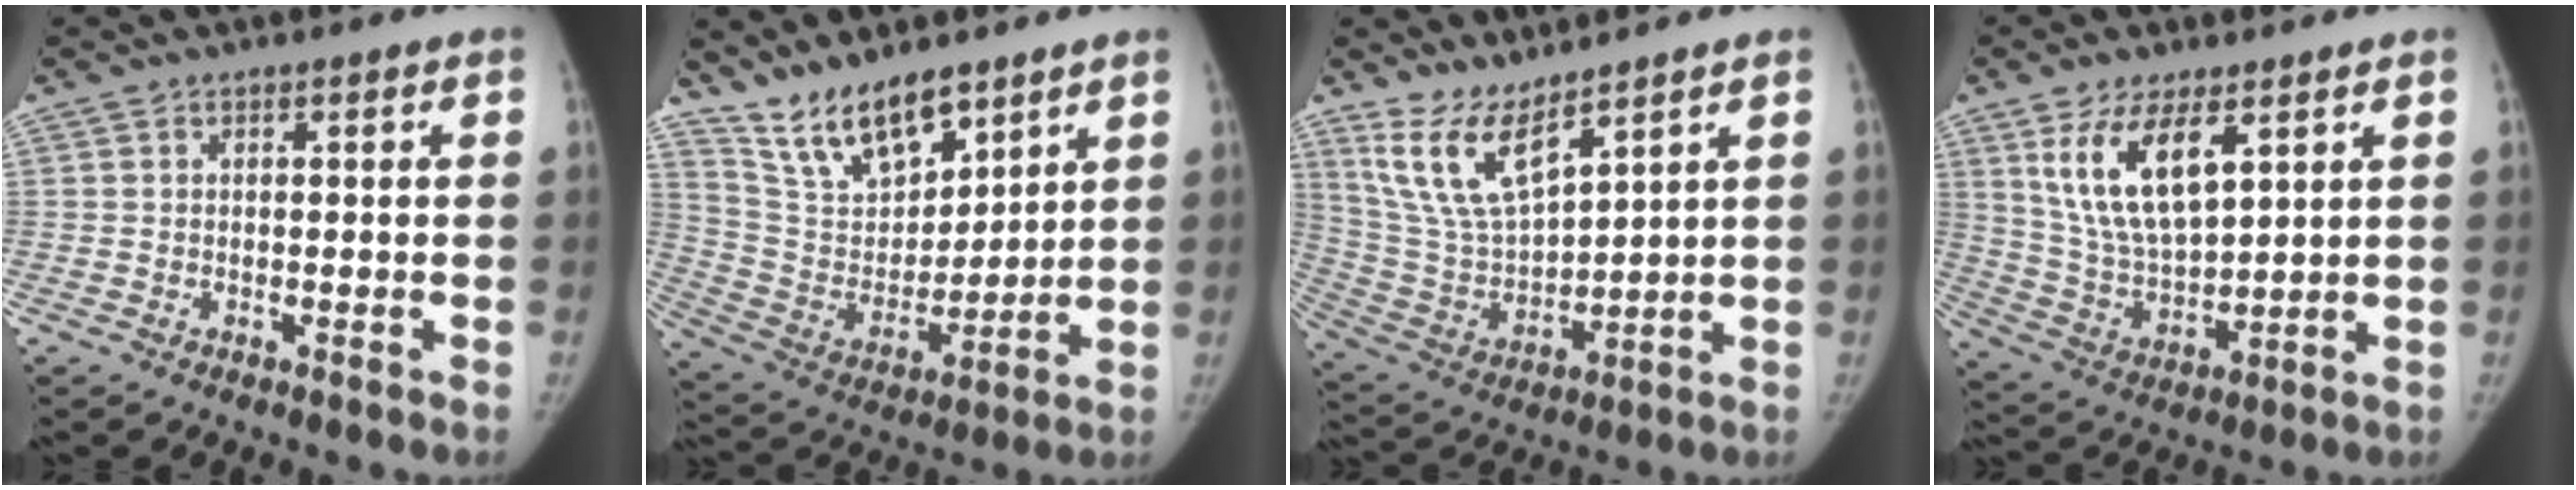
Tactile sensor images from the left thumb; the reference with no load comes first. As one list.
[{"total": 14.0, "force": [10.8, 5.8, 6.7], "torque": [-0.085, -0.066, 0.213]}, {"total": 11.4, "force": [8.3, 3.4, 7.1], "torque": [-0.130, -0.053, 0.187]}, {"total": 13.8, "force": [6.4, 6.1, 10.6], "torque": [-0.185, -0.029, 0.136]}]